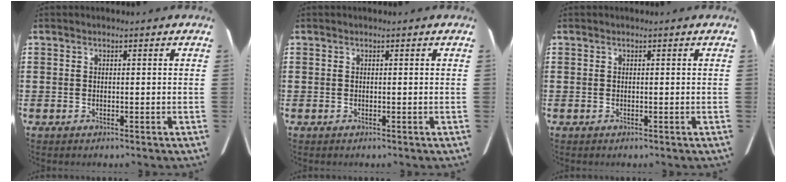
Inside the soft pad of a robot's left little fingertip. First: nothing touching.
{"total": 0.0}
{"total": 0.0}